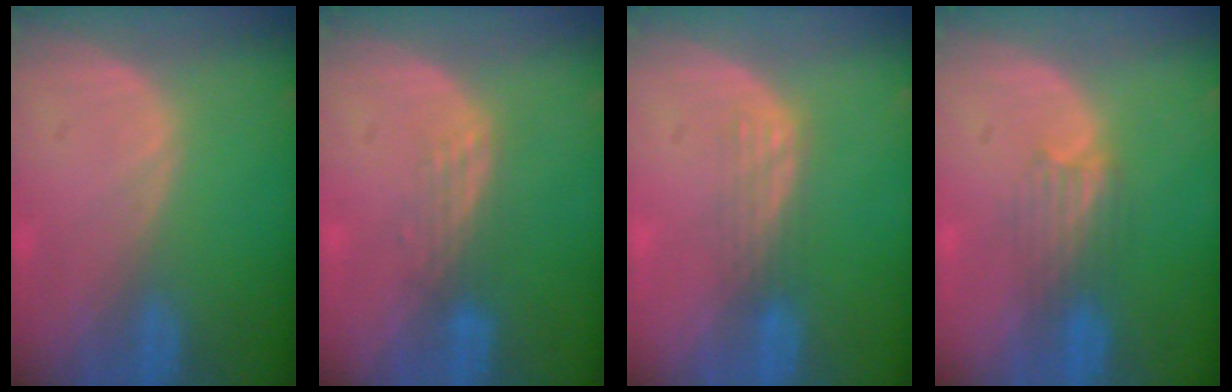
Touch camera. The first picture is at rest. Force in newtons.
{"total": 3.0, "press": 2.5, "slide": 1.7}
{"total": 2.9, "press": 2.6, "slide": 1.4}
{"total": 3.3, "press": 3.2, "slide": 0.6}